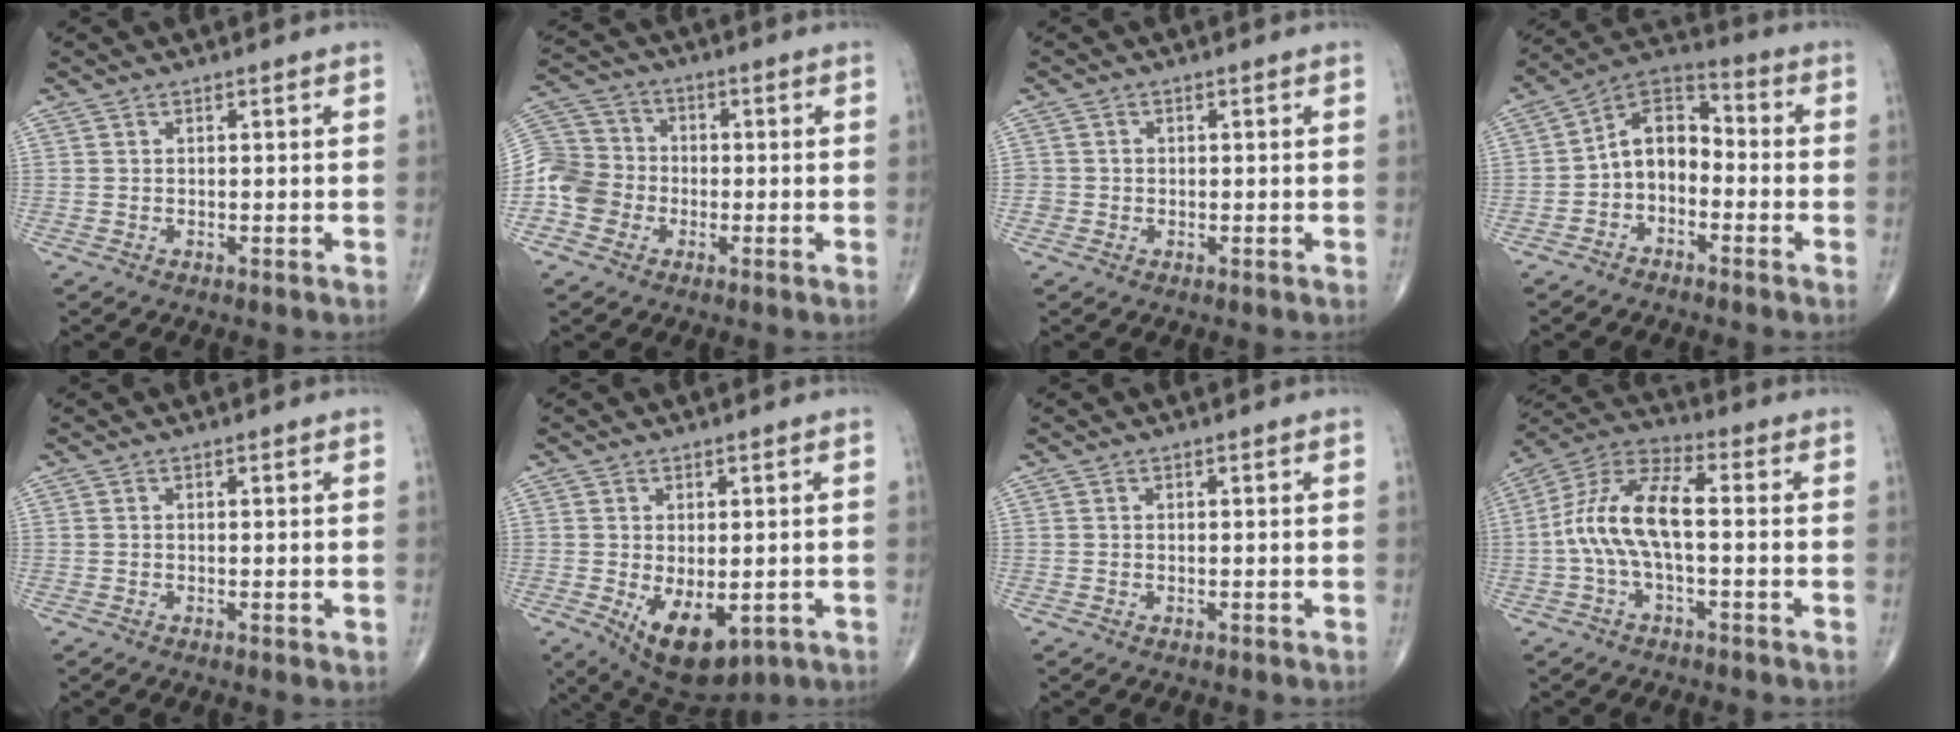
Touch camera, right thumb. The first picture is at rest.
{"total": 9.7, "force": [-3.0, 8.6, 3.4], "torque": [-0.052, 0.033, -0.068]}
{"total": 1.6, "force": [-0.4, 1.5, 0.1], "torque": [0.011, 0.007, -0.011]}
{"total": 9.1, "force": [-2.3, 6.2, 6.1], "torque": [-0.082, 0.050, -0.059]}
{"total": 0.7, "force": [-0.1, 0.1, 0.7], "torque": [-0.012, -0.005, -0.002]}
{"total": 10.0, "force": [-2.8, 5.2, 8.1], "torque": [-0.110, -0.012, -0.023]}
{"total": 0.0}
{"total": 12.1, "force": [-1.0, 5.0, 11.0], "torque": [-0.227, 0.043, -0.026]}